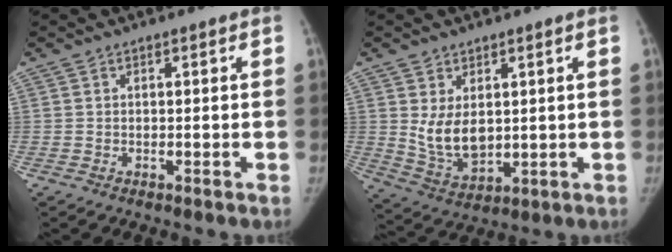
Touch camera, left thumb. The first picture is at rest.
{"total": 7.9, "force": [1.5, 5.2, 5.7], "torque": [-0.084, -0.021, 0.048]}